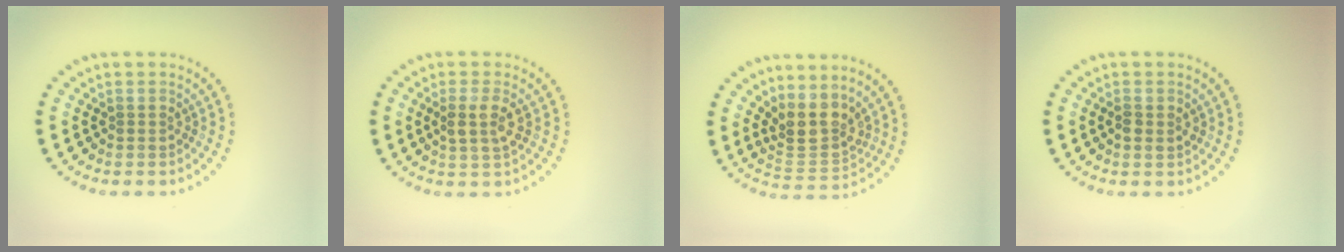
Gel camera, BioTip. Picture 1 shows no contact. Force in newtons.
{"total": 2.4, "press": 2.2, "slide": 0.8}
{"total": 3.7, "press": 2.8, "slide": 2.4}
{"total": 1.3, "press": 1.3, "slide": 0.1}